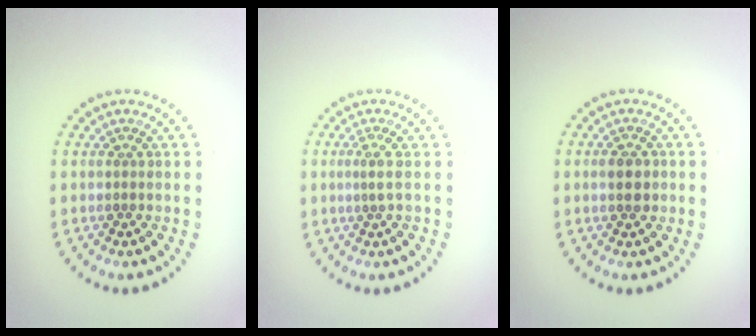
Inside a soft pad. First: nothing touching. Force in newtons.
{"total": 1.2, "press": 0.7, "slide": 1.0}
{"total": 1.9, "press": 1.9, "slide": 0.1}